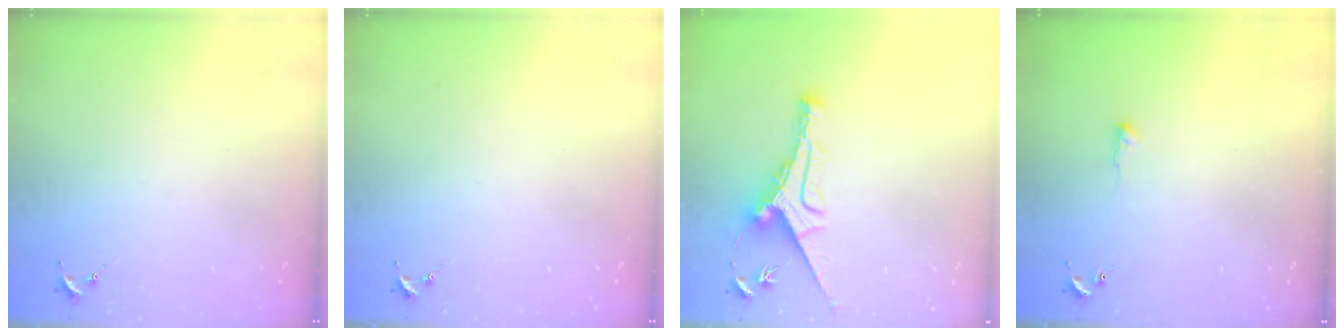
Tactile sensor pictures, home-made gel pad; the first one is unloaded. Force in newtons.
{"total": 0.0}
{"total": 10.1, "press": 10.0, "slide": 0.4}
{"total": 3.9, "press": 3.8, "slide": 0.7}